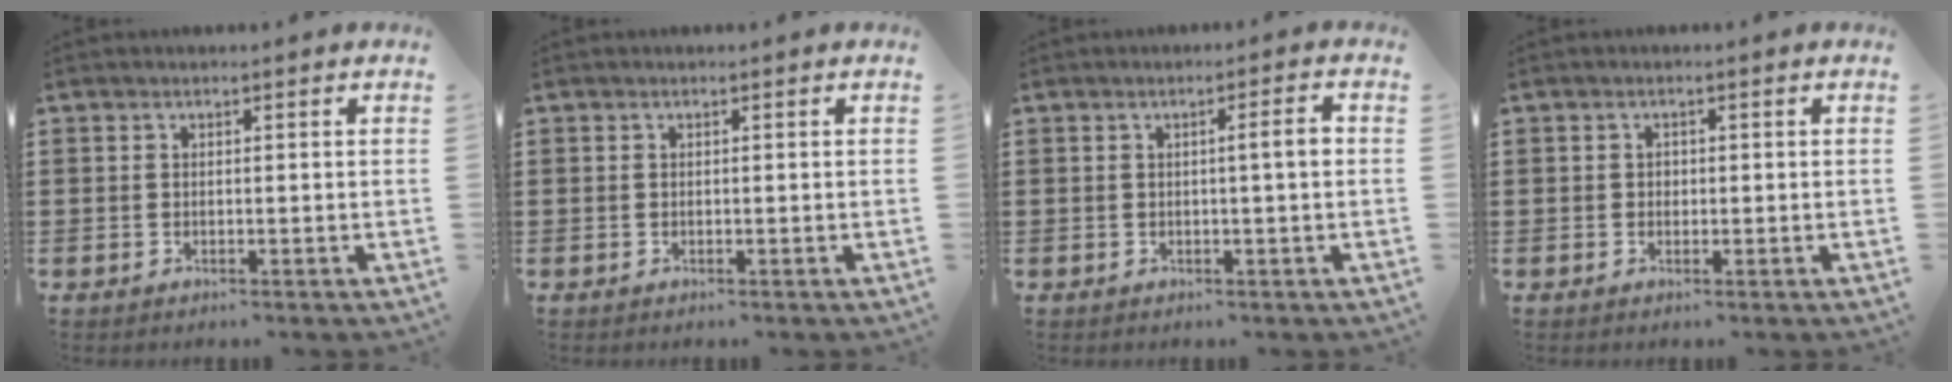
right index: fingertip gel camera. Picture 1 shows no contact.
{"total": 0.0}
{"total": 2.6, "force": [0.1, 0.1, 2.6], "torque": [-0.046, -0.002, -0.001]}
{"total": 0.7, "force": [0.0, 0.6, 0.3], "torque": [-0.009, 0.002, 0.000]}